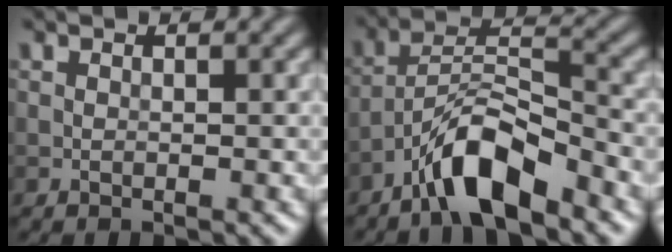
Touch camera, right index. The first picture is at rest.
{"total": 6.9, "force": [-4.7, 1.8, 4.7], "torque": [-0.085, 0.009, -0.090]}